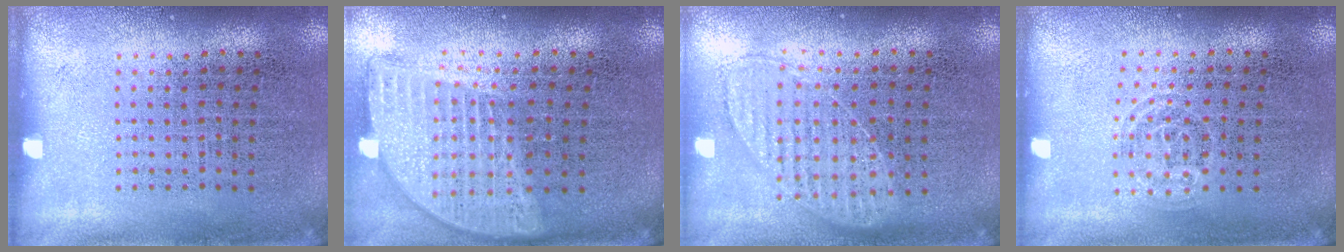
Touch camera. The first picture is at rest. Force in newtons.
{"total": 2.0, "press": 1.6, "slide": 1.2}
{"total": 0.9, "press": 0.9, "slide": 0.2}
{"total": 0.9, "press": 0.7, "slide": 0.6}